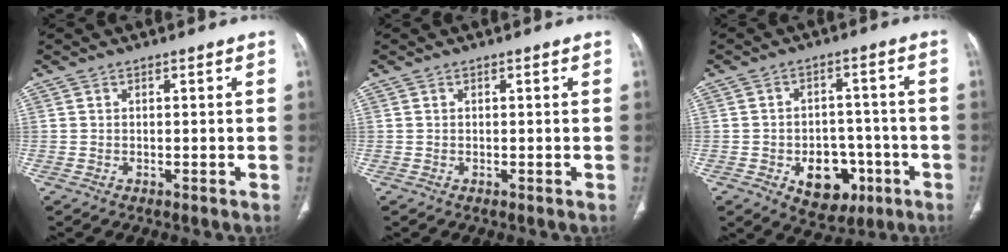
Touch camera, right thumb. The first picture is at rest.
{"total": 0.0}
{"total": 10.6, "force": [-4.1, 7.5, 6.3], "torque": [-0.048, 0.030, -0.046]}